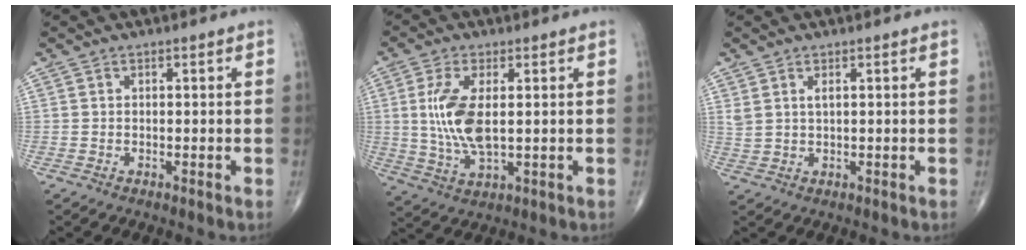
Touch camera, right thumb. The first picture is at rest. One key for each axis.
{"total": 9.9, "fx": 1.1, "fy": 4.1, "fz": 8.9, "tx": -0.196, "ty": -0.012, "tz": 0.028}
{"total": 2.3, "fx": 1.2, "fy": 0.9, "fz": 1.8, "tx": -0.043, "ty": -0.001, "tz": 0.031}